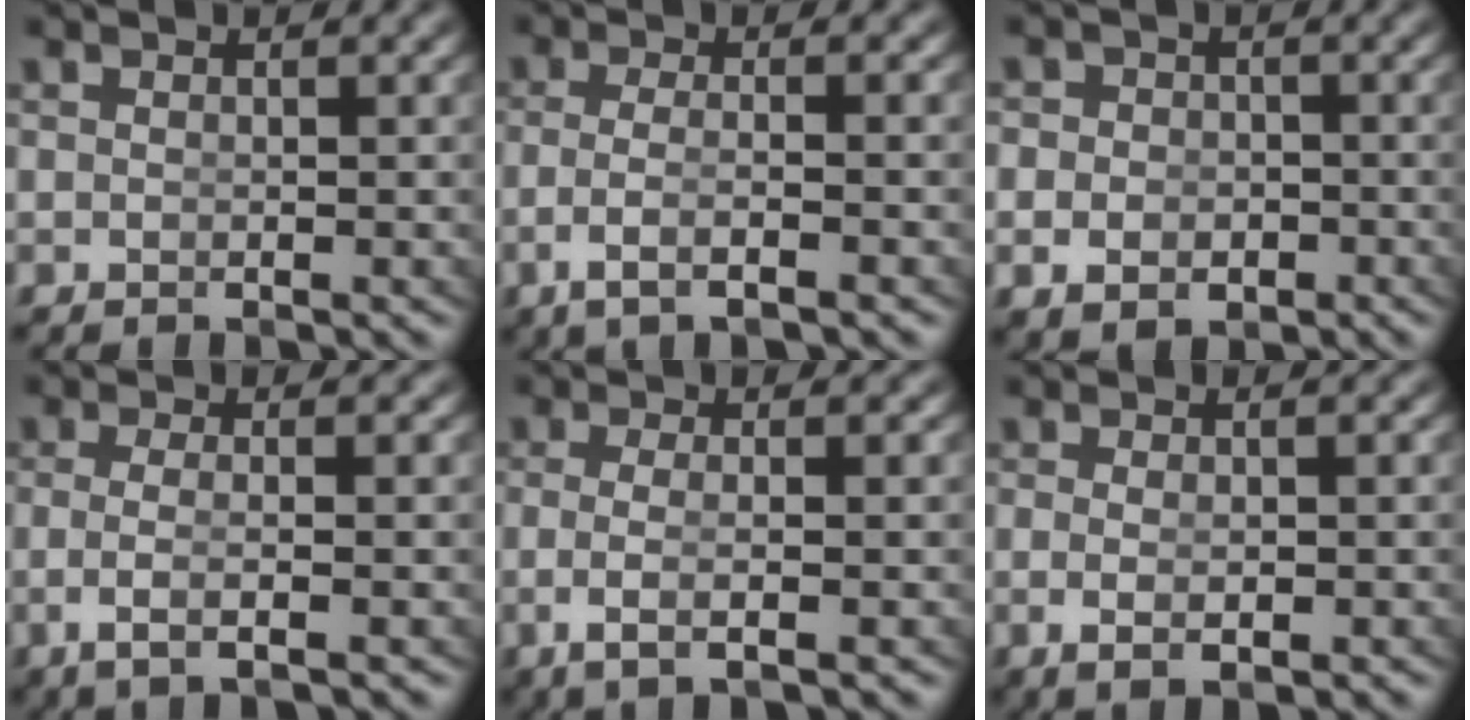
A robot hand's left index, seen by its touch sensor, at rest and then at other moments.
{"total": 3.3, "force": [-1.7, 0.5, 2.8], "torque": [-0.070, -0.017, -0.017]}
{"total": 3.5, "force": [-1.5, 2.9, 1.4], "torque": [-0.022, -0.018, -0.020]}
{"total": 3.2, "force": [-1.1, 0.3, 3.0], "torque": [-0.072, -0.015, -0.008]}
{"total": 3.6, "force": [-1.1, 0.6, 3.3], "torque": [-0.077, -0.015, -0.005]}
{"total": 2.4, "force": [-0.9, 0.5, 2.2], "torque": [-0.052, -0.016, 0.001]}